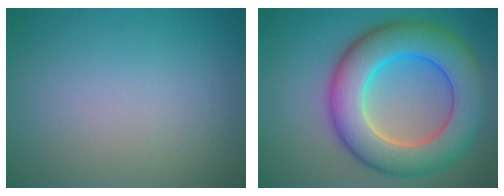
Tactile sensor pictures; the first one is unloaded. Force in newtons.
{"total": 10.5, "press": 10.5, "slide": 0.1}